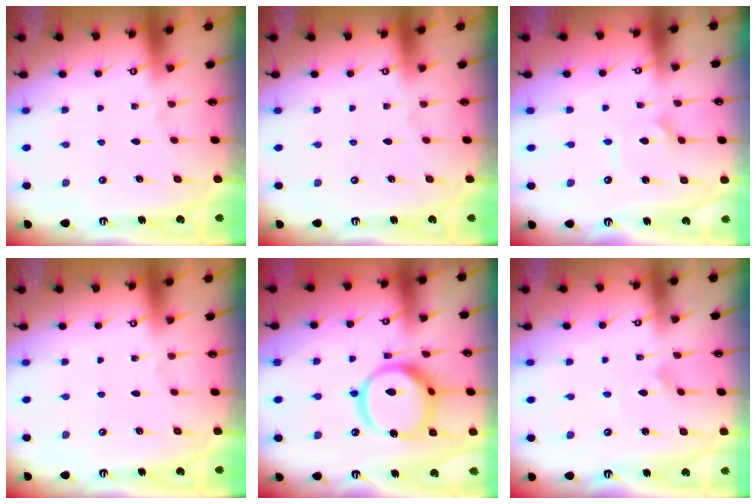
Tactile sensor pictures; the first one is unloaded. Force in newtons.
{"total": 0.0}
{"total": 2.7, "press": 2.7, "slide": 0.4}
{"total": 0.0}
{"total": 17.5, "press": 17.4, "slide": 2.2}
{"total": 2.6, "press": 2.6, "slide": 0.3}